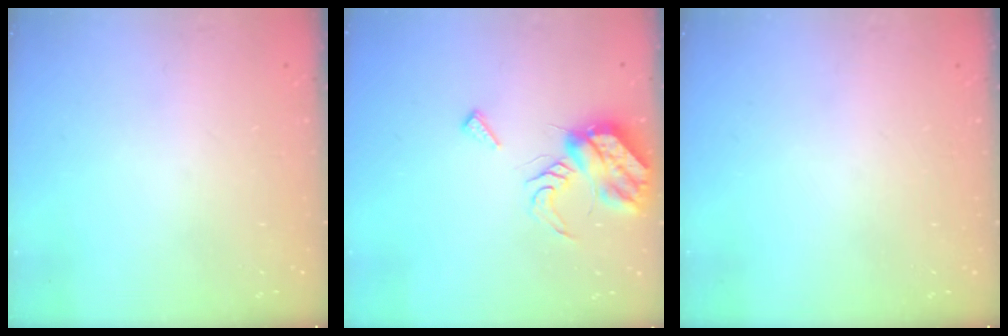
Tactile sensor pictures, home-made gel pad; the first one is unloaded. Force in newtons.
{"total": 8.6, "press": 8.6, "slide": 0.6}
{"total": 0.0}